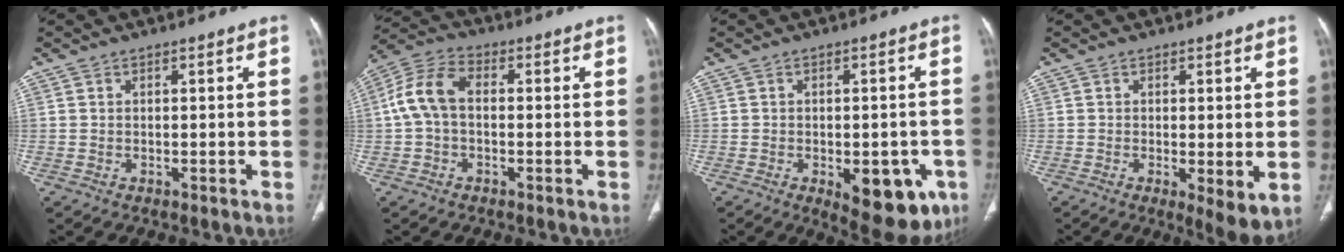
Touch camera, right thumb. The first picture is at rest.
{"total": 8.7, "force": [0.0, 5.6, 6.6], "torque": [-0.135, 0.027, -0.010]}
{"total": 13.1, "force": [-5.2, 6.3, 10.2], "torque": [-0.102, 0.004, -0.054]}
{"total": 5.8, "force": [-1.0, 1.7, 5.4], "torque": [-0.088, -0.021, -0.015]}